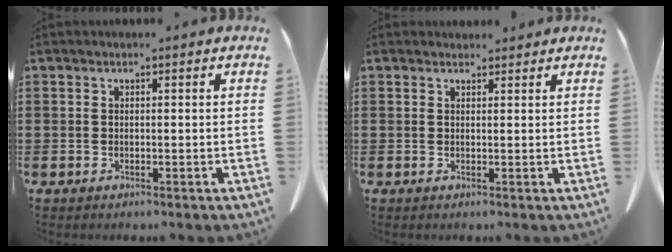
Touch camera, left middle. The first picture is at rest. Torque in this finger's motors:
{"motor_torque": [0.06, -0.07, 0.02, 0.03]}